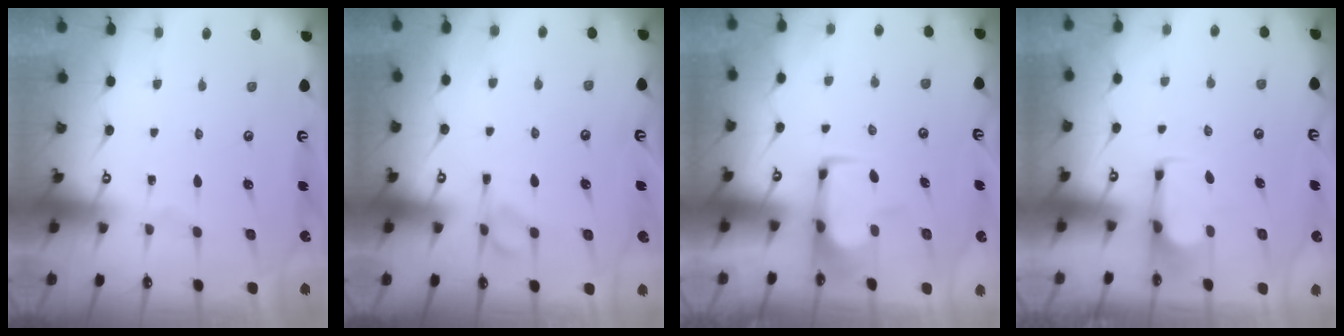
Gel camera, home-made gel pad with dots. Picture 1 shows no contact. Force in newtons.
{"total": 5.6, "press": 5.5, "slide": 0.8}
{"total": 1.2, "press": 1.0, "slide": 0.5}
{"total": 2.8, "press": 2.7, "slide": 0.9}